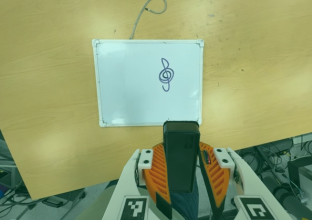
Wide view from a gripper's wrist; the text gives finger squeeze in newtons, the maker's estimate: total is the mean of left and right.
{"total": 8.0, "left": 6.6, "right": 9.5}